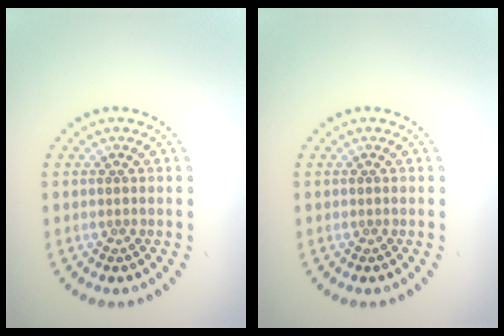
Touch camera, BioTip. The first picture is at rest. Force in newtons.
{"total": 0.0}